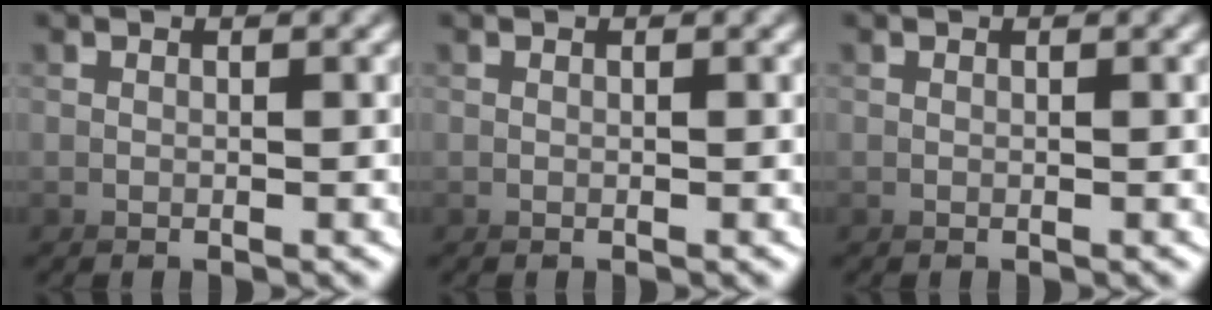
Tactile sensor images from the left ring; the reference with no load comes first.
{"total": 0.0}
{"total": 0.0}